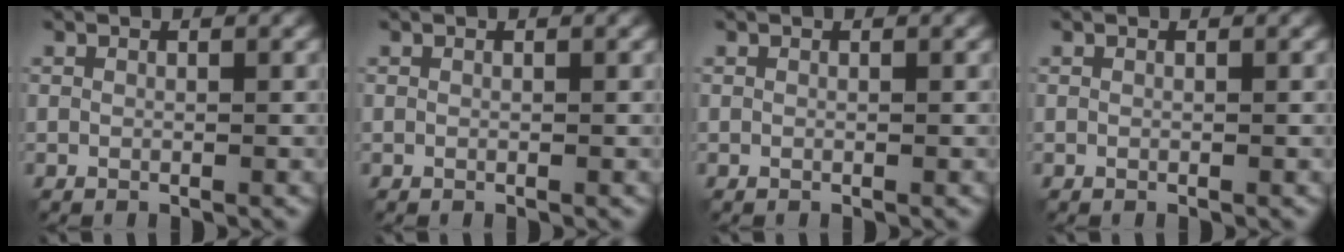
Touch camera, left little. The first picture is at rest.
{"total": 0.0}
{"total": 0.0}
{"total": 0.0}